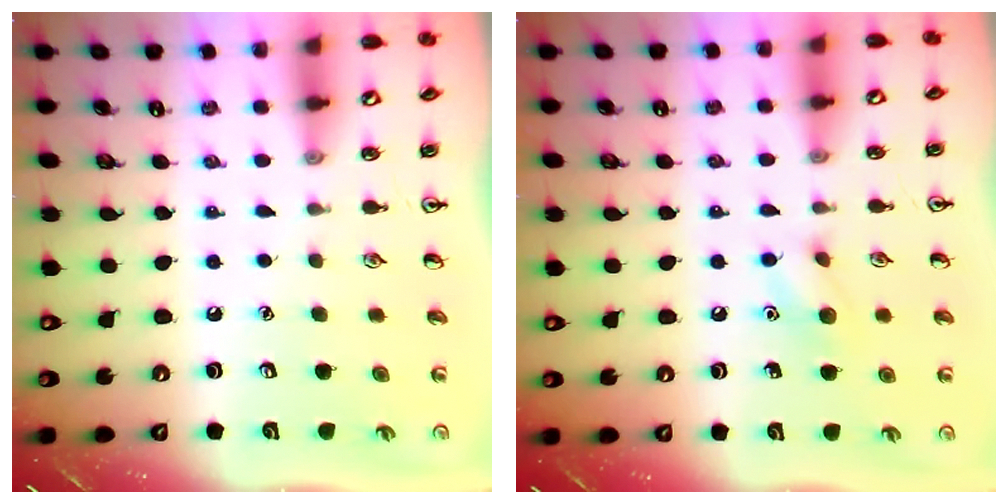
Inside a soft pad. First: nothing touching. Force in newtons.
{"total": 7.3, "press": 7.2, "slide": 1.5}